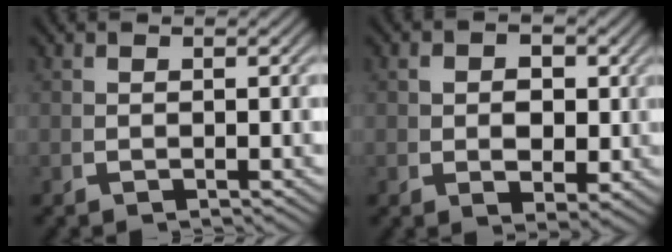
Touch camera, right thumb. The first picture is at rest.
{"total": 4.3, "force": [0.6, 3.3, 2.8], "torque": [-0.042, -0.021, 0.018]}